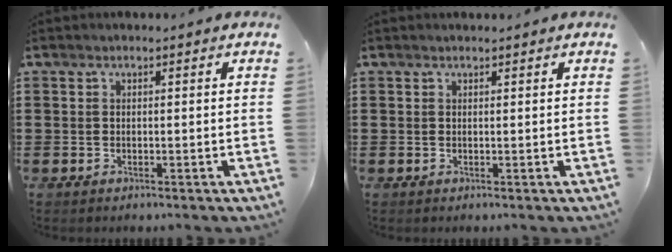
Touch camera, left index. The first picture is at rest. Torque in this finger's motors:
{"motor_torque": [-0.17, -0.95, -0.02, 0.01]}